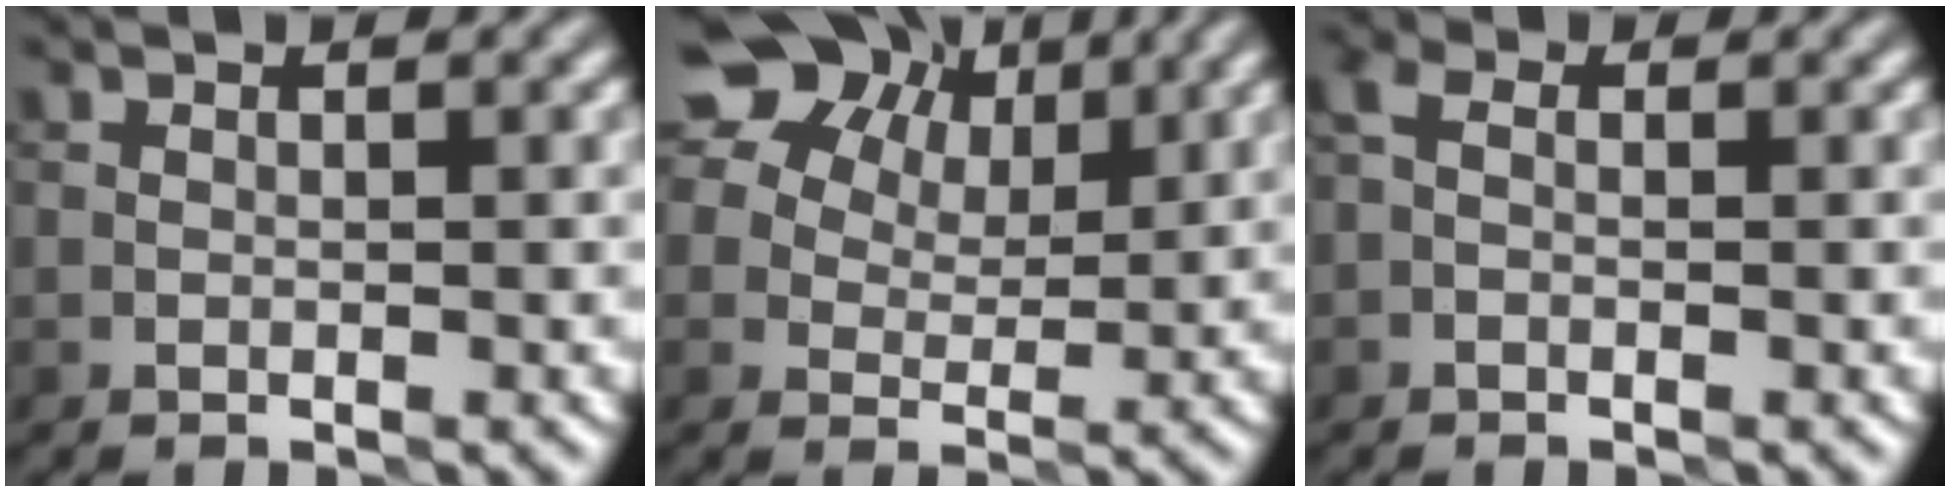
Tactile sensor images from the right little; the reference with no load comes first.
{"total": 14.4, "force": [8.6, 9.1, 7.2], "torque": [-0.151, 0.039, 0.160]}
{"total": 1.2, "force": [-0.1, 0.7, 1.0], "torque": [-0.025, 0.004, -0.007]}